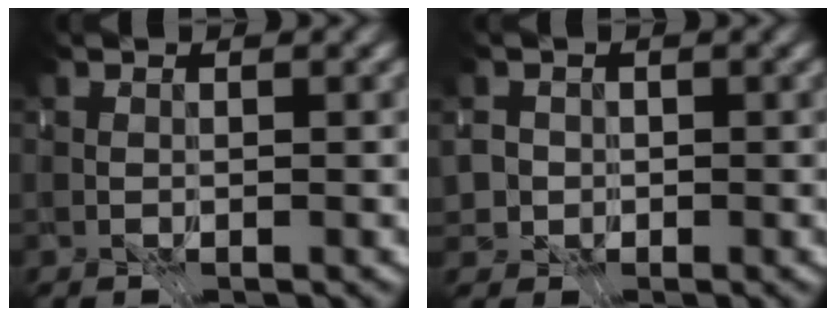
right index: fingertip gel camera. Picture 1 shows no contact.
{"total": 2.1, "force": [0.0, 2.1, 0.2], "torque": [-0.001, 0.000, -0.019]}